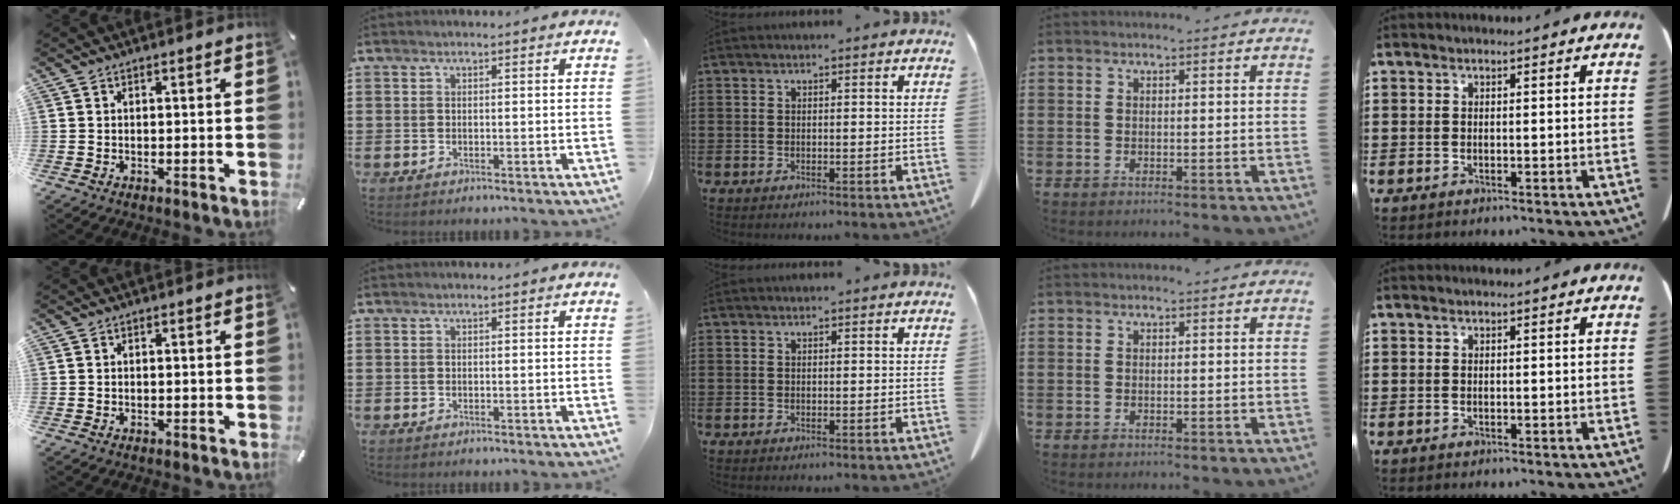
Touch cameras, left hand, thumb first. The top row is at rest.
{}